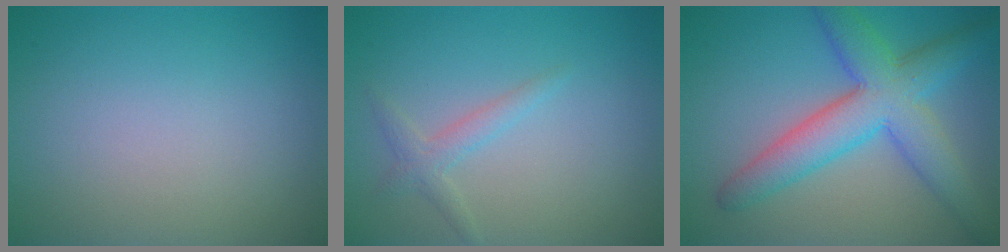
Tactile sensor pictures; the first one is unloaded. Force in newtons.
{"total": 1.7, "press": 1.7, "slide": 0.0}
{"total": 7.2, "press": 7.2, "slide": 0.1}